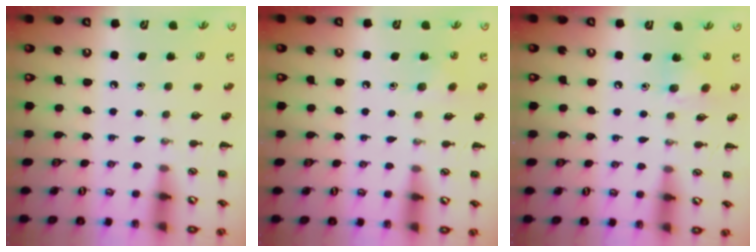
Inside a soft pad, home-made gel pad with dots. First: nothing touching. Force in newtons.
{"total": 4.9, "press": 4.7, "slide": 1.3}
{"total": 8.9, "press": 8.6, "slide": 2.2}